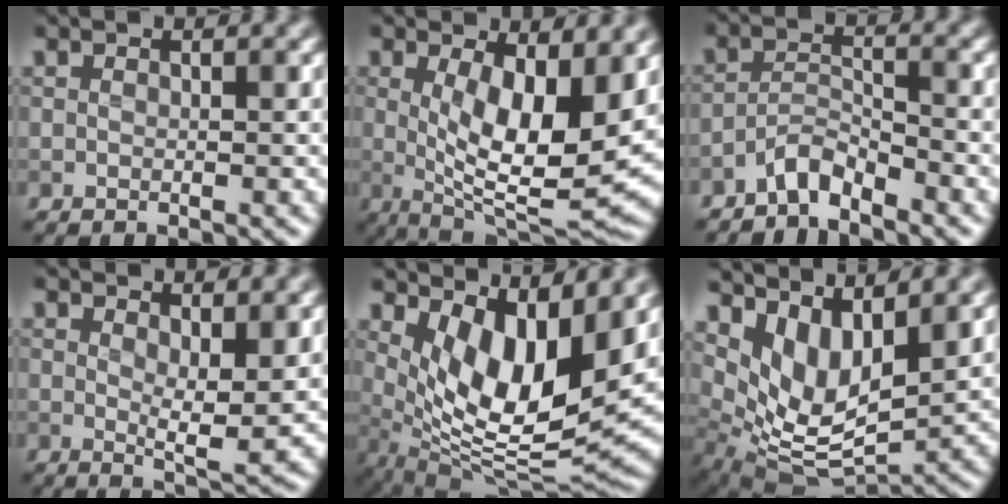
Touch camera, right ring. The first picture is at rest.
{"total": 9.3, "force": [1.3, 3.4, 8.6], "torque": [-0.143, -0.023, 0.030]}
{"total": 2.5, "force": [-2.3, 0.5, 0.9], "torque": [-0.017, 0.013, -0.047]}
{"total": 3.8, "force": [1.4, 1.1, 3.3], "torque": [-0.053, -0.009, 0.025]}
{"total": 9.9, "force": [3.0, 4.0, 8.5], "torque": [-0.151, -0.022, 0.061]}
{"total": 8.3, "force": [4.5, 3.6, 5.9], "torque": [-0.122, -0.013, 0.089]}